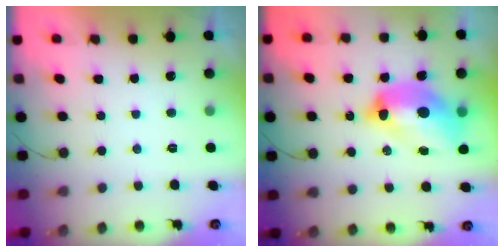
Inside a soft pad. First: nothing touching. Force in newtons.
{"total": 15.6, "press": 15.5, "slide": 1.4}